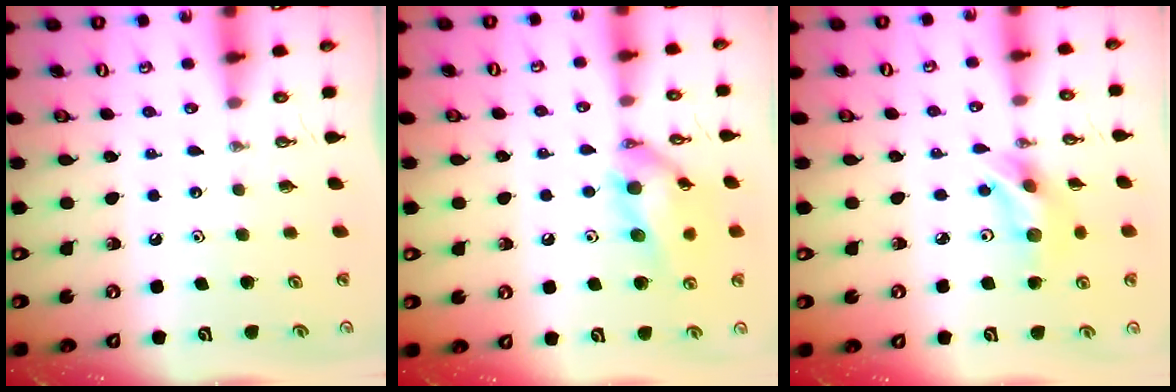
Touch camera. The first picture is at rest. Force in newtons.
{"total": 13.6, "press": 13.6, "slide": 1.0}
{"total": 10.0, "press": 9.3, "slide": 3.9}